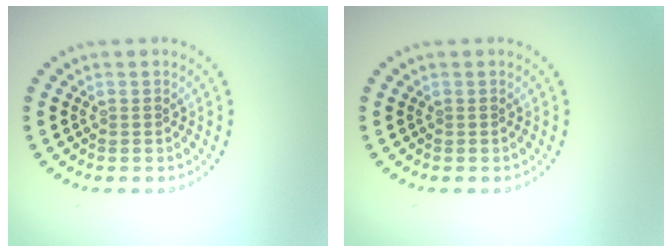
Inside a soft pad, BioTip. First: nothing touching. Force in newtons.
{"total": 0.0}